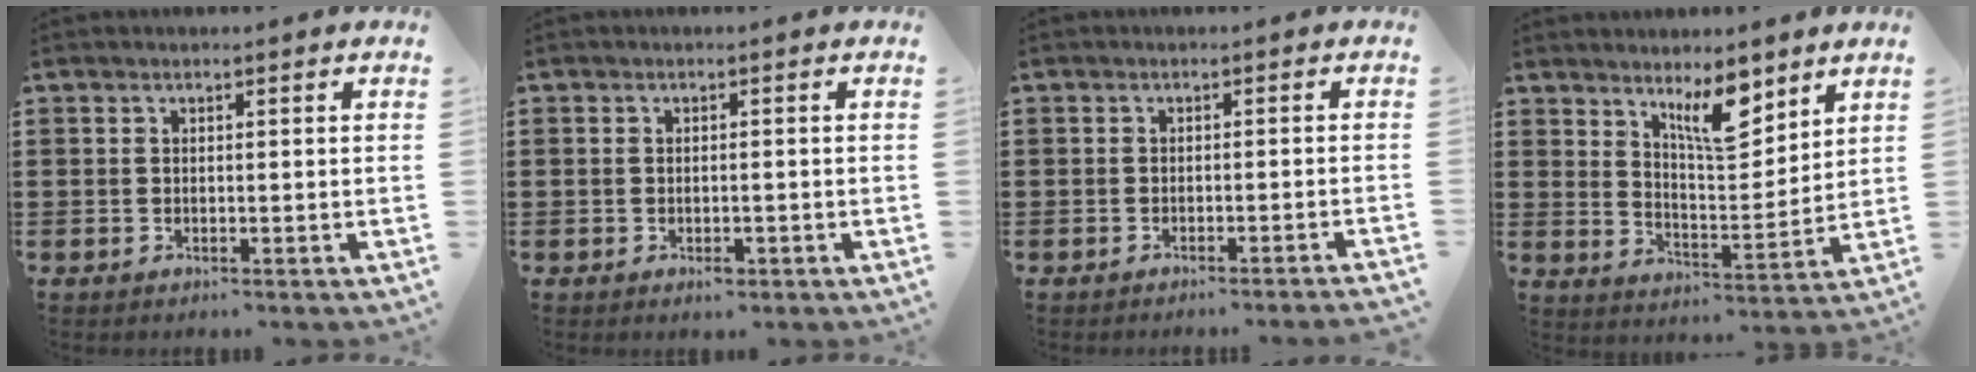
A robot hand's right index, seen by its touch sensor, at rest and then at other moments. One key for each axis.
{"total": 1.5, "fx": -0.6, "fy": 0.6, "fz": 1.2, "tx": -0.024, "ty": 0.000, "tz": -0.010}
{"total": 1.3, "fx": -1.1, "fy": -0.3, "fz": 0.5, "tx": -0.009, "ty": 0.000, "tz": -0.022}
{"total": 8.3, "fx": 5.9, "fy": 2.7, "fz": 5.2, "tx": -0.085, "ty": -0.025, "tz": 0.100}